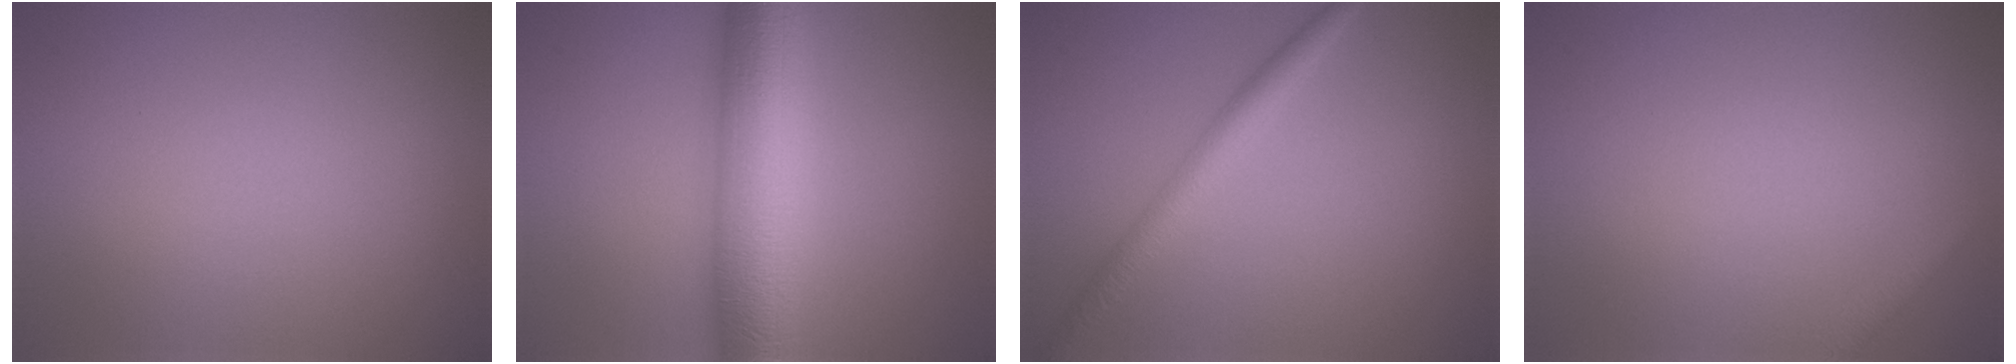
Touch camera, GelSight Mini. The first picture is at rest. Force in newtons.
{"total": 9.8, "press": 9.8, "slide": 0.2}
{"total": 2.8, "press": 2.8, "slide": 0.1}
{"total": 1.2, "press": 1.2, "slide": 0.0}